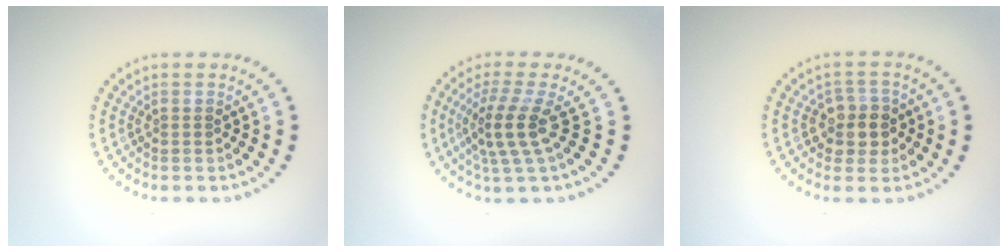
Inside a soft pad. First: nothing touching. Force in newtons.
{"total": 3.6, "press": 2.7, "slide": 2.5}
{"total": 2.8, "press": 2.6, "slide": 1.2}